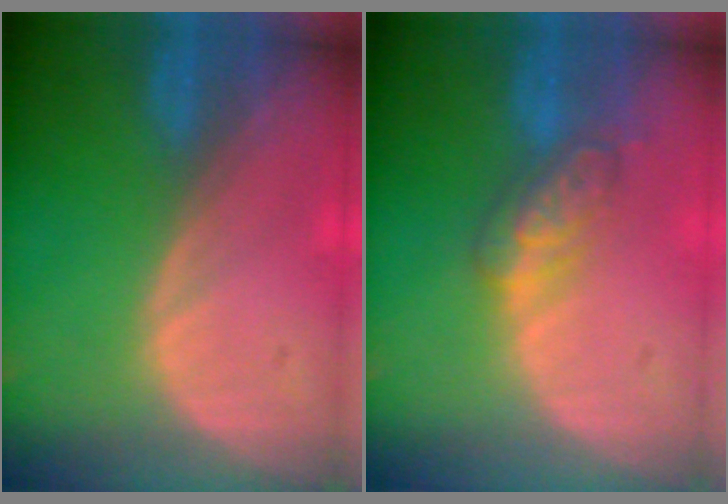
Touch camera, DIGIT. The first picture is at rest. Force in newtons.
{"total": 5.2, "press": 5.1, "slide": 1.0}